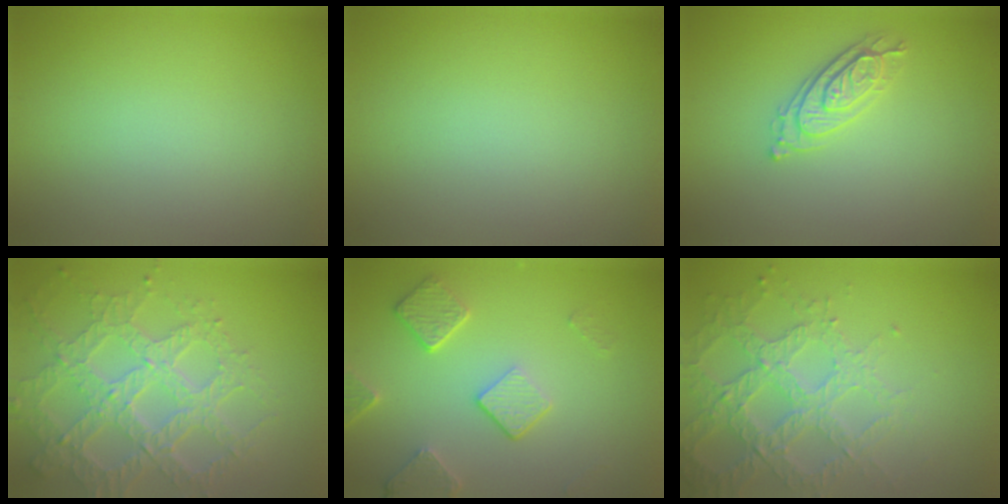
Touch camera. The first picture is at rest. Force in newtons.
{"total": 0.0}
{"total": 2.4, "press": 2.3, "slide": 0.7}
{"total": 7.2, "press": 5.0, "slide": 5.1}
{"total": 3.9, "press": 3.1, "slide": 2.3}
{"total": 4.4, "press": 4.1, "slide": 1.6}